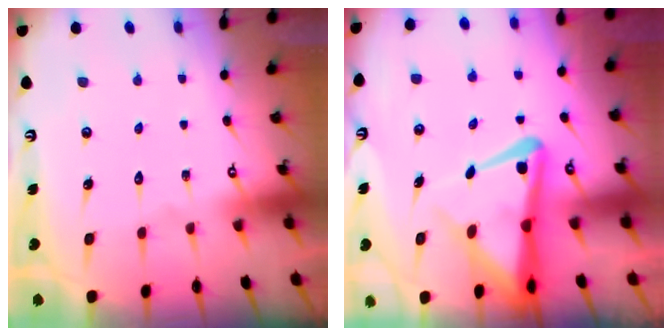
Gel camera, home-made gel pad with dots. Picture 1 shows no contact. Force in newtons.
{"total": 9.6, "press": 9.6, "slide": 0.9}